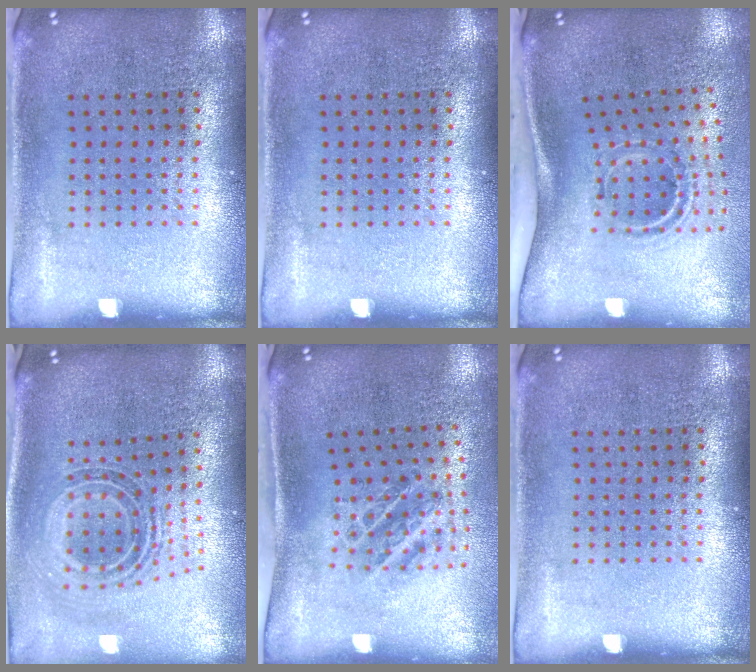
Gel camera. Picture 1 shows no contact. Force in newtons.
{"total": 0.0}
{"total": 2.2, "press": 1.2, "slide": 1.8}
{"total": 1.2, "press": 1.0, "slide": 0.7}
{"total": 1.3, "press": 1.1, "slide": 0.6}
{"total": 0.0}